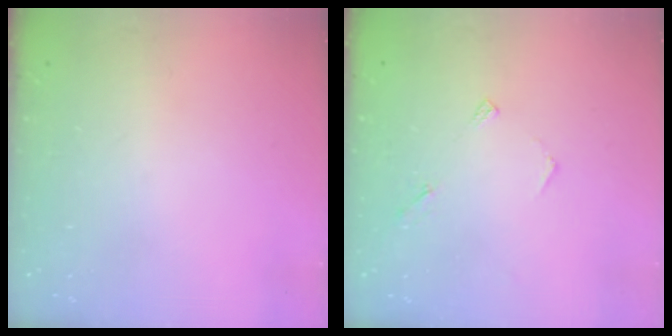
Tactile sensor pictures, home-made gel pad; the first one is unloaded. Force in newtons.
{"total": 3.3, "press": 3.3, "slide": 0.3}